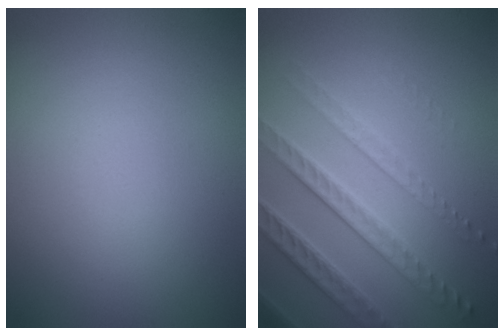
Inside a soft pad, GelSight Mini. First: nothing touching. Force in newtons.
{"total": 4.2, "press": 3.8, "slide": 2.0}